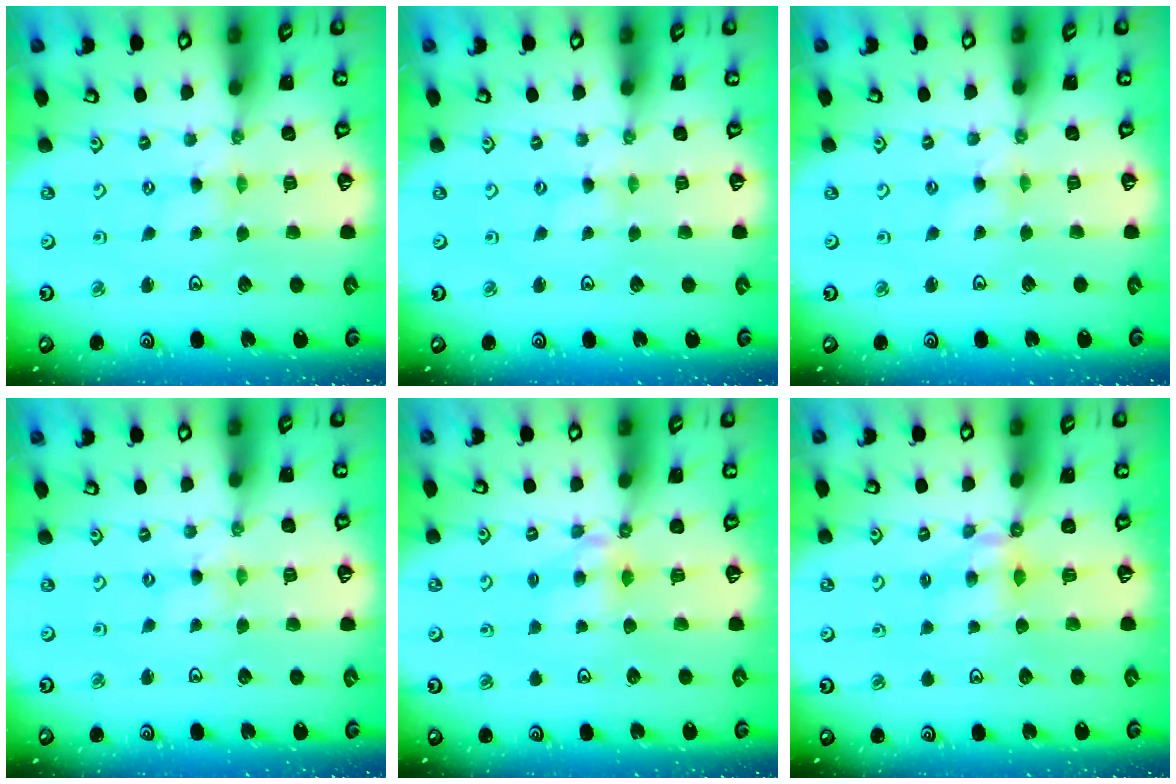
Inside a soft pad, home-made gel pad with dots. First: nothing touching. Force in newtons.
{"total": 0.0}
{"total": 0.7, "press": 0.7, "slide": 0.2}
{"total": 0.6, "press": 0.6, "slide": 0.1}
{"total": 5.4, "press": 5.4, "slide": 0.1}
{"total": 5.2, "press": 5.2, "slide": 0.6}